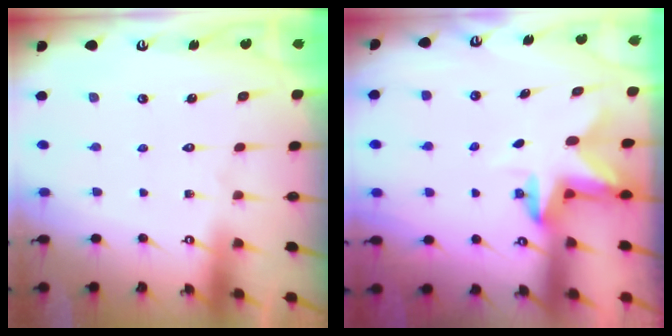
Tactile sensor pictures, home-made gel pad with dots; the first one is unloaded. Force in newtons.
{"total": 2.9, "press": 2.8, "slide": 0.5}